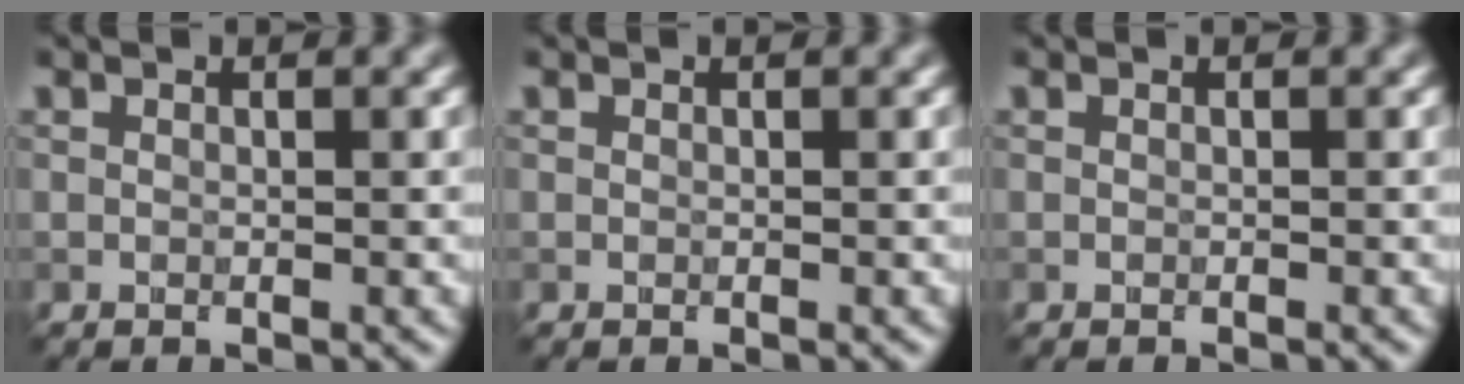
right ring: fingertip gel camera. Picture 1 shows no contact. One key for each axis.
{"total": 0.0}
{"total": 0.0}